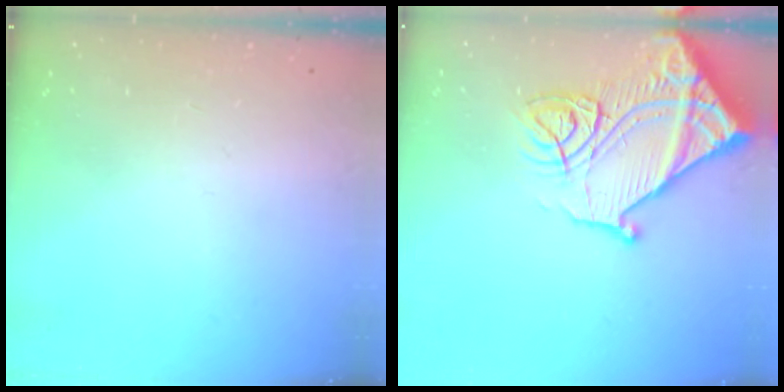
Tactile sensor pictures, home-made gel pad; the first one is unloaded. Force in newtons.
{"total": 19.6, "press": 19.5, "slide": 2.0}